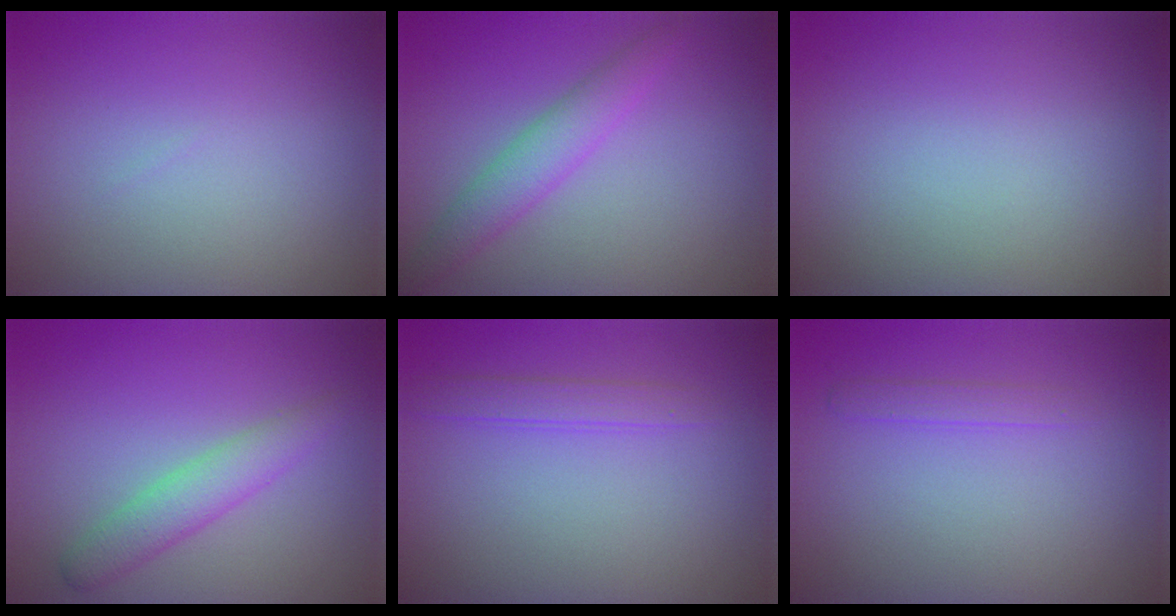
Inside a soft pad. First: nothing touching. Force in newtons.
{"total": 3.0, "press": 3.0, "slide": 0.1}
{"total": 0.0}
{"total": 2.7, "press": 2.7, "slide": 0.0}
{"total": 1.6, "press": 1.6, "slide": 0.0}
{"total": 1.1, "press": 1.1, "slide": 0.0}